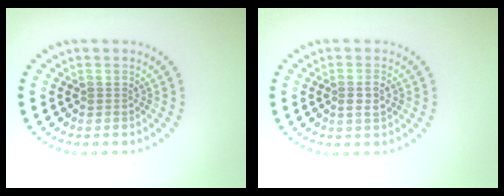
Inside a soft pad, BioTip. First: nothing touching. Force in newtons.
{"total": 1.5, "press": 1.4, "slide": 0.5}